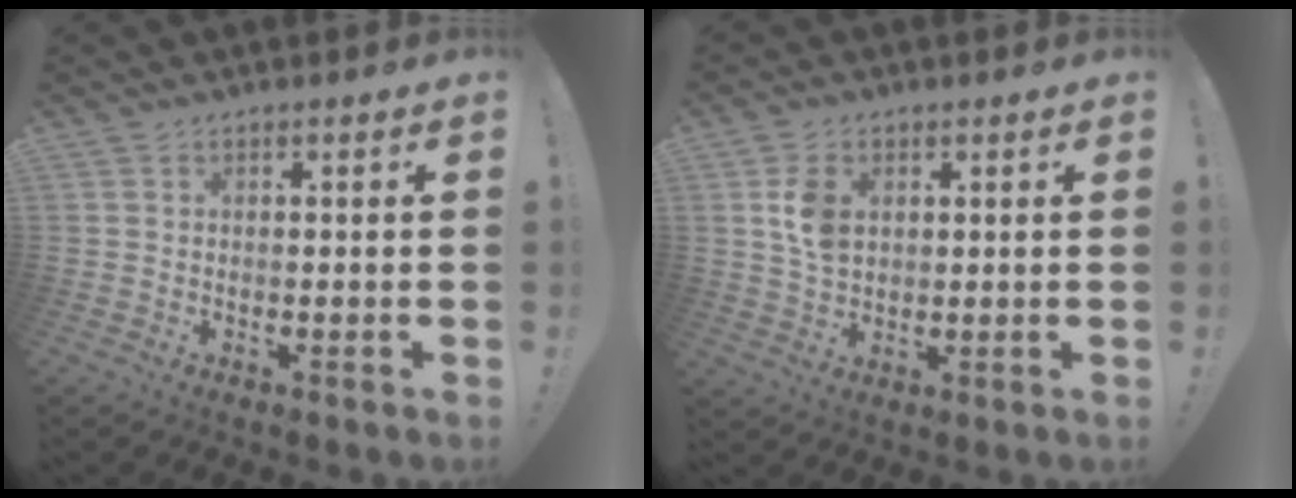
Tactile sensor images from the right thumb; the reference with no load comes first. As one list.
[{"total": 7.3, "force": [1.9, 5.2, 4.8], "torque": [-0.080, 0.002, 0.035]}]